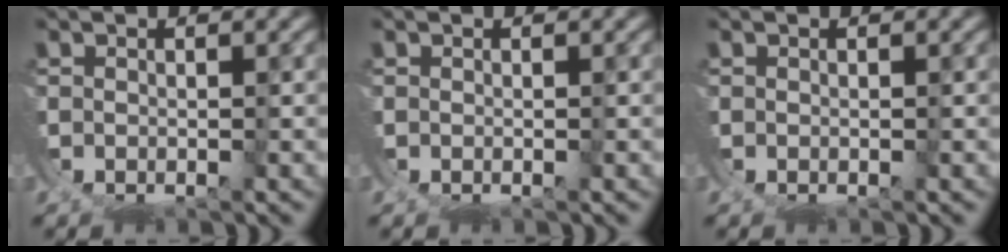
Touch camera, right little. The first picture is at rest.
{"total": 0.0}
{"total": 0.7, "force": [-0.2, 0.5, 0.4], "torque": [-0.008, -0.003, -0.003]}